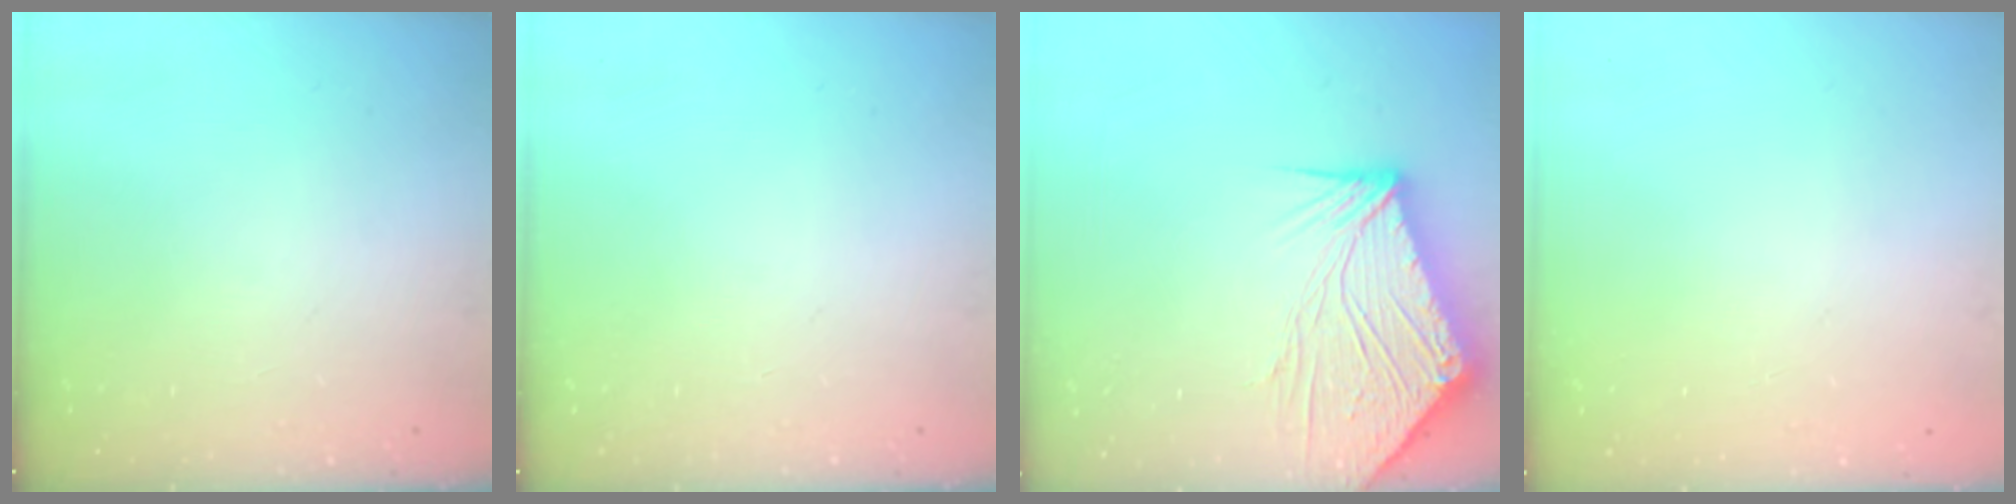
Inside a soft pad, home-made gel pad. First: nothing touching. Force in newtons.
{"total": 0.0}
{"total": 15.8, "press": 15.7, "slide": 2.1}
{"total": 0.0}